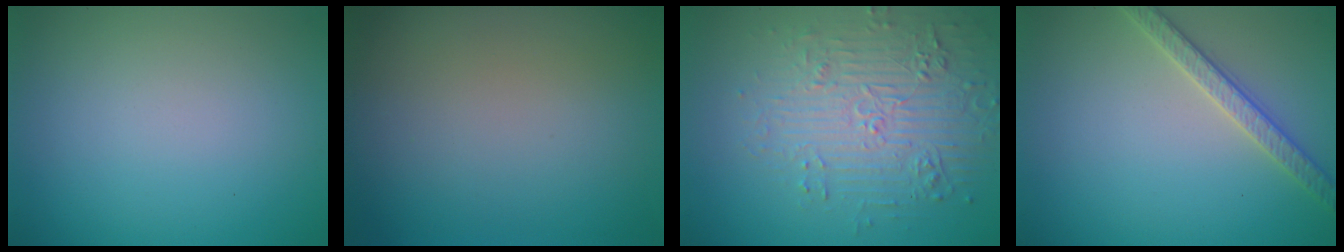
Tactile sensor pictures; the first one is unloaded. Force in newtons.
{"total": 0.0}
{"total": 4.8, "press": 4.2, "slide": 2.2}
{"total": 2.7, "press": 2.7, "slide": 0.1}